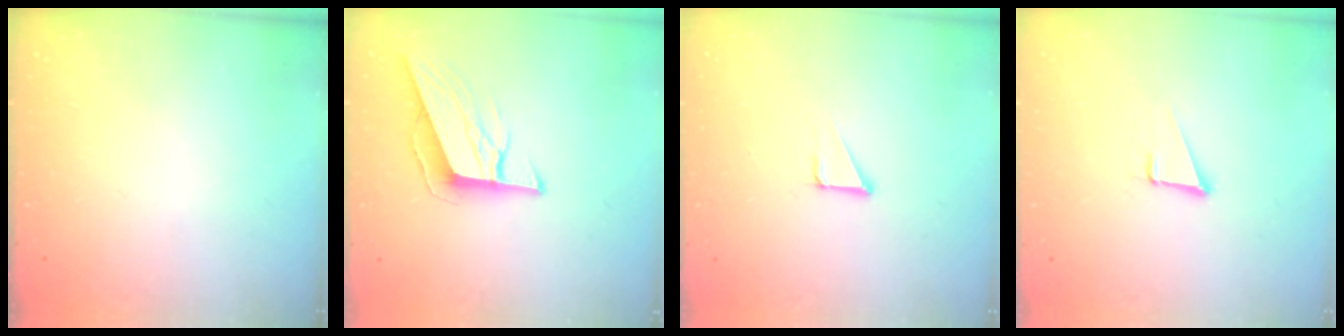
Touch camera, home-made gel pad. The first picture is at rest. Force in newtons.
{"total": 9.9, "press": 9.5, "slide": 2.7}
{"total": 2.1, "press": 2.1, "slide": 0.0}
{"total": 3.7, "press": 2.9, "slide": 2.3}